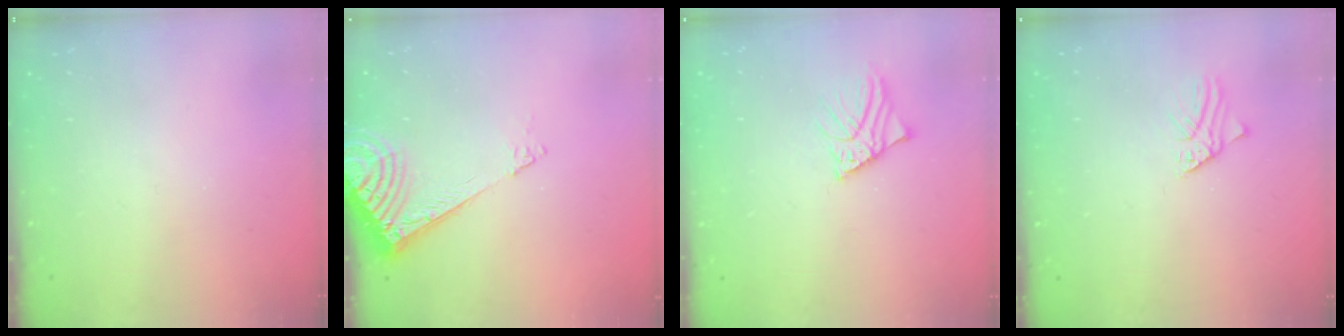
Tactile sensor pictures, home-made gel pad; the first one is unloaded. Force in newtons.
{"total": 8.4, "press": 8.3, "slide": 0.9}
{"total": 3.7, "press": 3.7, "slide": 0.4}
{"total": 1.1, "press": 1.1, "slide": 0.0}